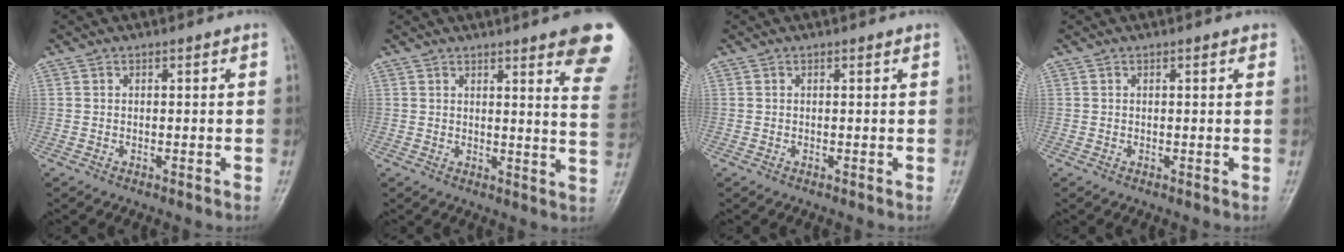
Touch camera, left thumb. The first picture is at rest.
{"total": 13.3, "force": [8.5, 1.9, 10.0], "torque": [-0.094, -0.040, 0.083]}
{"total": 0.0}
{"total": 0.9, "force": [0.5, 0.3, 0.7], "torque": [-0.010, 0.000, 0.004]}